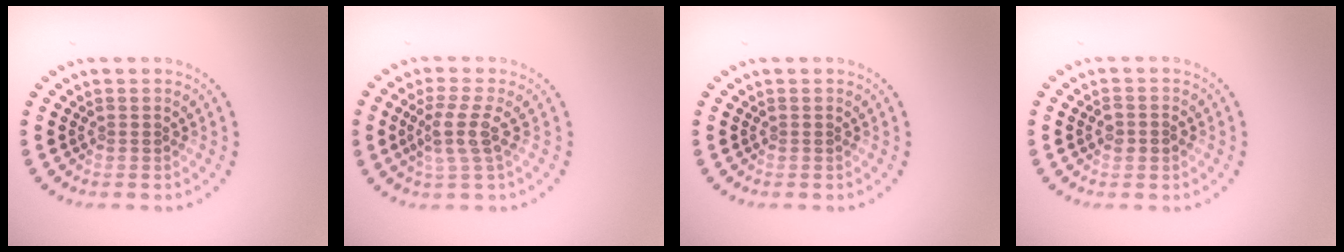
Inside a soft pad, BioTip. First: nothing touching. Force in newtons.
{"total": 2.9, "press": 2.3, "slide": 1.8}
{"total": 0.0}
{"total": 1.4, "press": 1.4, "slide": 0.3}